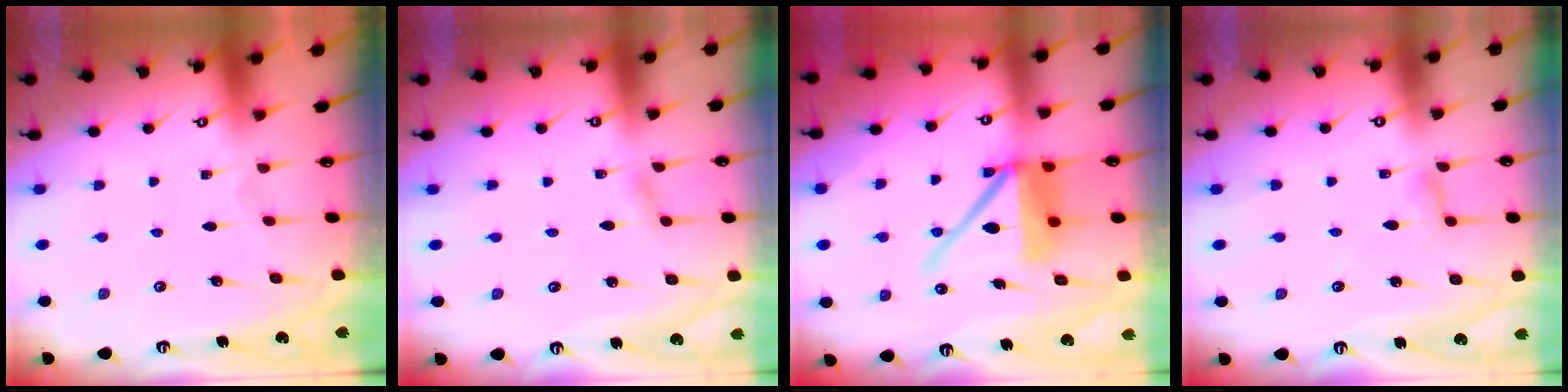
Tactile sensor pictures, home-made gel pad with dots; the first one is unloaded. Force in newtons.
{"total": 1.6, "press": 1.6, "slide": 0.2}
{"total": 13.1, "press": 13.0, "slide": 1.8}
{"total": 3.5, "press": 3.5, "slide": 0.3}